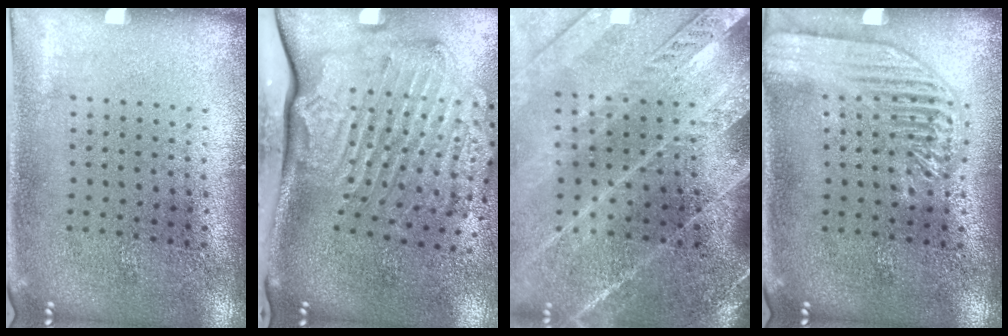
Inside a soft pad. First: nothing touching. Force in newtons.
{"total": 2.8, "press": 2.2, "slide": 1.7}
{"total": 3.8, "press": 3.2, "slide": 2.1}
{"total": 1.9, "press": 1.8, "slide": 0.2}